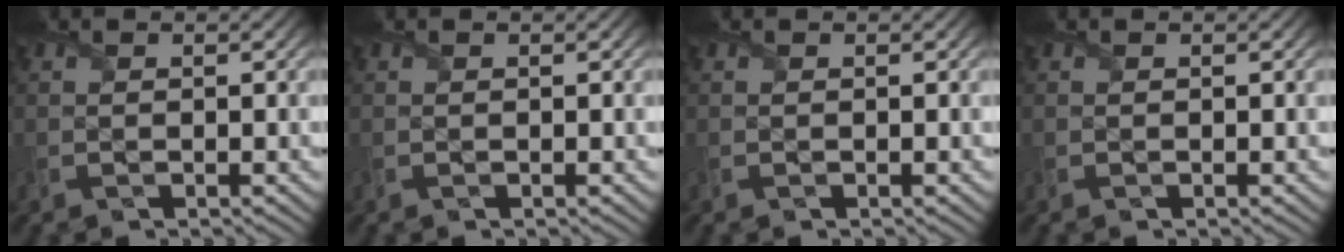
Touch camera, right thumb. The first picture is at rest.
{"total": 0.0}
{"total": 0.0}
{"total": 0.0}